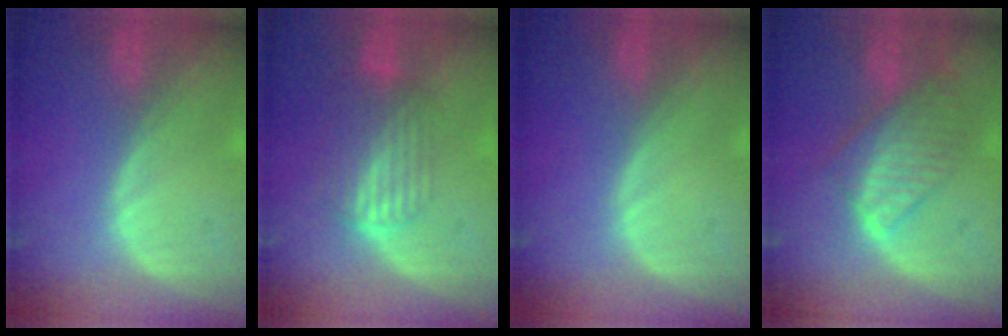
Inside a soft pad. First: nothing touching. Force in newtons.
{"total": 7.0, "press": 5.8, "slide": 3.8}
{"total": 0.0}
{"total": 8.3, "press": 7.1, "slide": 4.1}